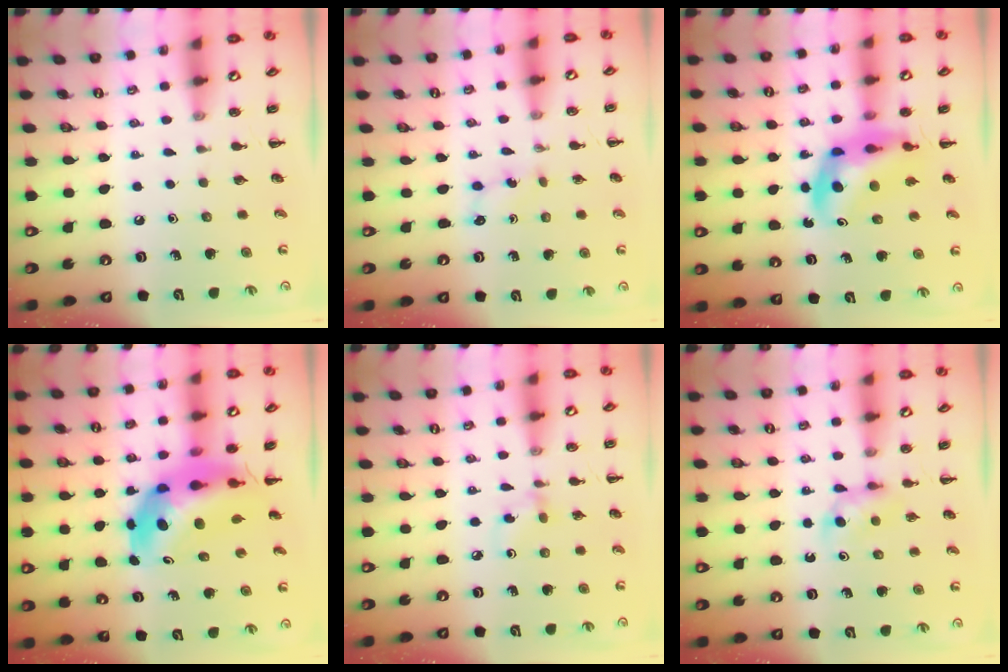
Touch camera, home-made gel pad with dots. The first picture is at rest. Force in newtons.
{"total": 2.8, "press": 2.6, "slide": 1.0}
{"total": 11.4, "press": 10.9, "slide": 3.3}
{"total": 10.0, "press": 9.5, "slide": 3.2}
{"total": 2.8, "press": 2.6, "slide": 1.1}
{"total": 4.9, "press": 4.7, "slide": 1.5}